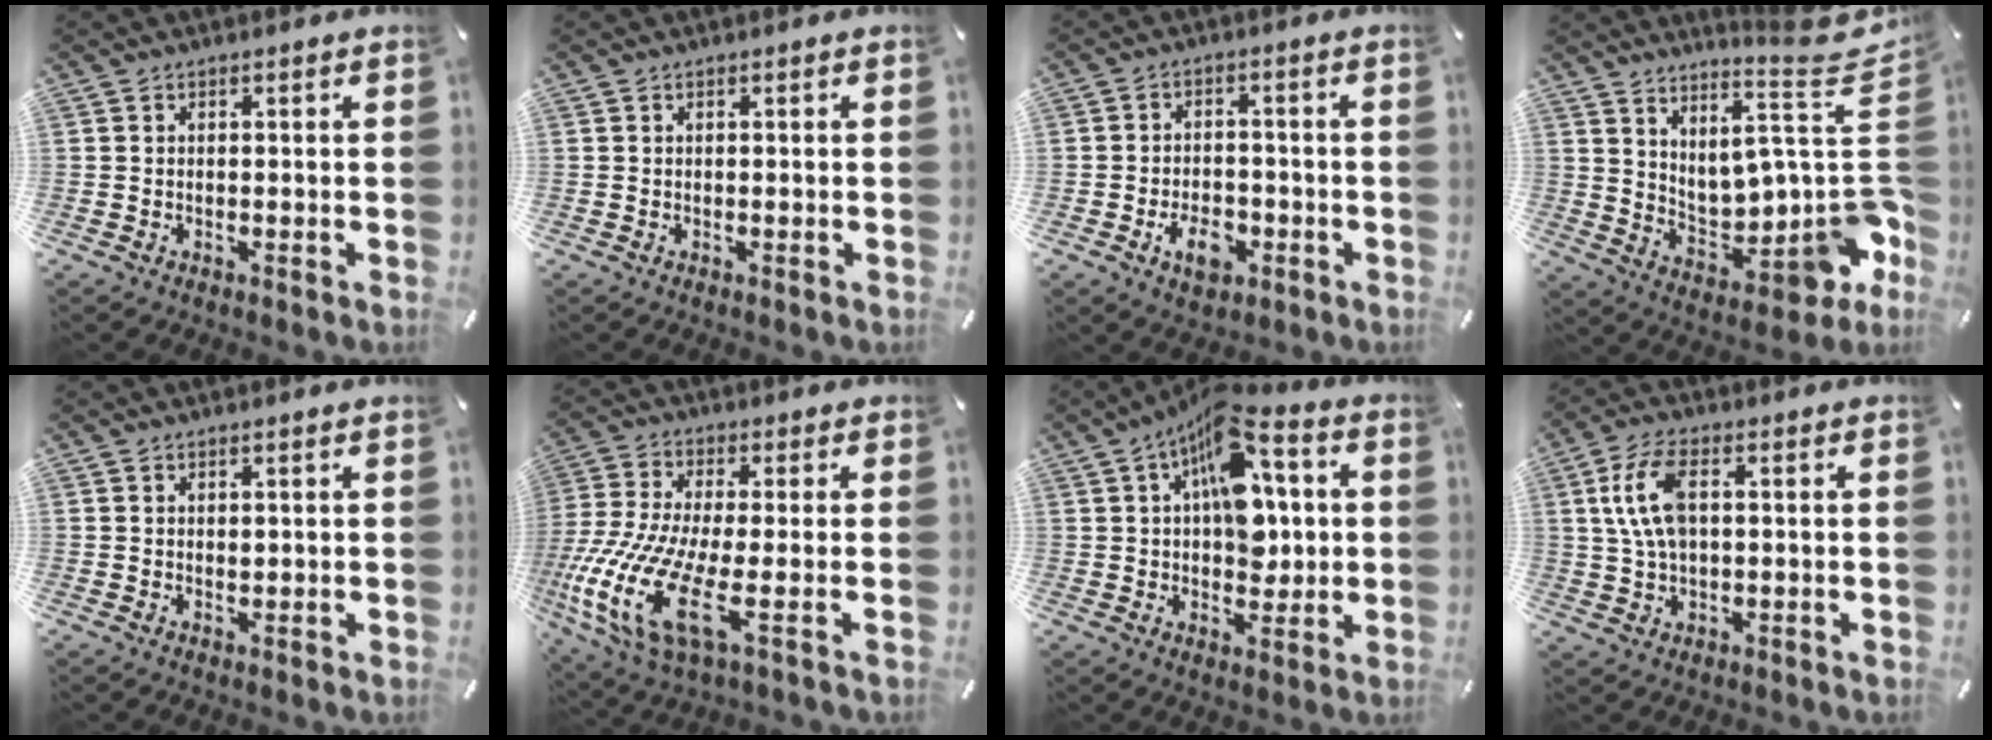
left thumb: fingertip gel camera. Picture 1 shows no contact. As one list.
[{"total": 0.0}, {"total": 6.8, "force": [-3.0, 4.5, 4.2], "torque": [-0.074, 0.011, -0.054]}, {"total": 16.0, "force": [6.3, 6.6, 13.1], "torque": [-0.148, -0.102, 0.098]}, {"total": 0.8, "force": [0.4, 0.3, 0.6], "torque": [-0.012, -0.001, 0.007]}, {"total": 16.8, "force": [-4.7, 5.4, 15.2], "torque": [-0.348, -0.025, -0.083]}, {"total": 15.3, "force": [4.2, 9.1, 11.6], "torque": [-0.170, -0.019, 0.073]}, {"total": 9.2, "force": [1.8, 5.2, 7.3], "torque": [-0.169, 0.005, 0.029]}]